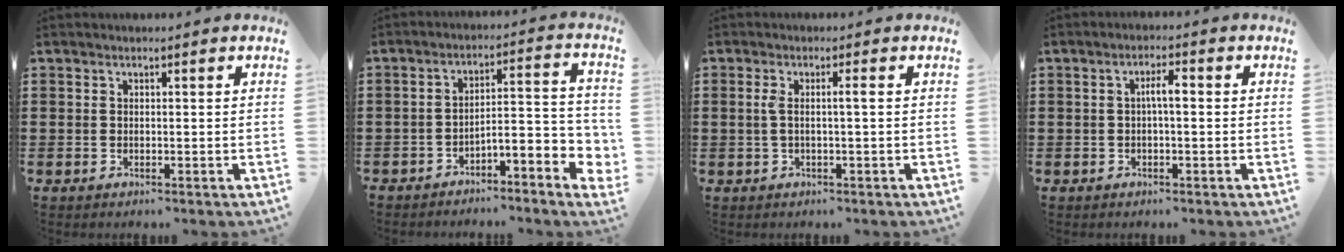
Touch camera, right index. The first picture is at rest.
{"total": 4.1, "force": [-3.6, 0.6, 1.8], "torque": [-0.034, -0.010, -0.076]}
{"total": 2.4, "force": [0.0, -0.1, 2.4], "torque": [-0.046, -0.002, -0.004]}
{"total": 2.8, "force": [-0.1, 0.6, 2.7], "torque": [-0.051, 0.005, -0.005]}